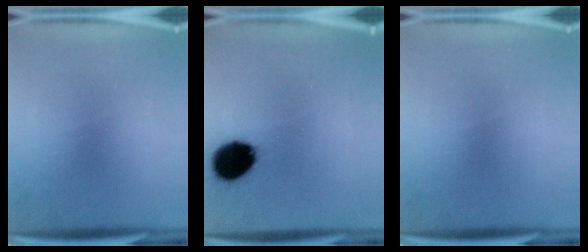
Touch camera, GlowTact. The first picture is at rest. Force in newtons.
{"total": 15.5}
{"total": 0.0}